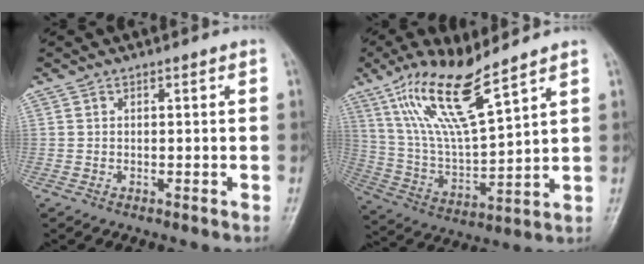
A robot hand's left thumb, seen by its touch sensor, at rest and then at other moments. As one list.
[{"total": 15.6, "force": [10.3, 3.1, 11.3], "torque": [-0.215, -0.050, 0.214]}]